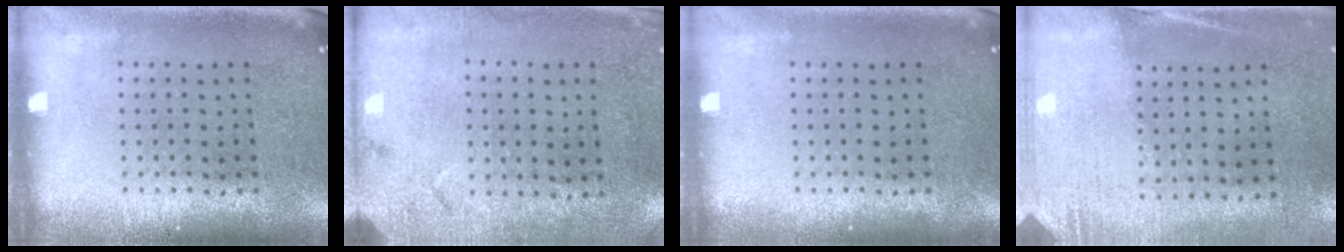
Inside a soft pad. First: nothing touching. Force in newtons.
{"total": 2.7, "press": 2.2, "slide": 1.6}
{"total": 0.0}
{"total": 2.6, "press": 2.3, "slide": 1.3}